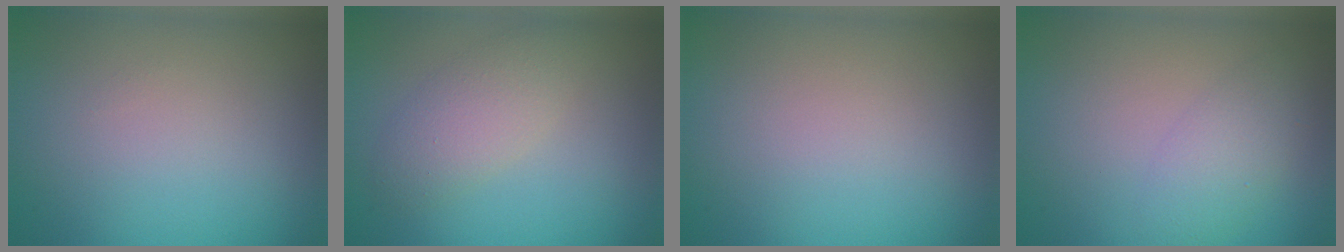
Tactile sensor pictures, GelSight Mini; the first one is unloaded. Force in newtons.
{"total": 3.2, "press": 3.2, "slide": 0.3}
{"total": 0.0}
{"total": 2.7, "press": 2.7, "slide": 0.2}